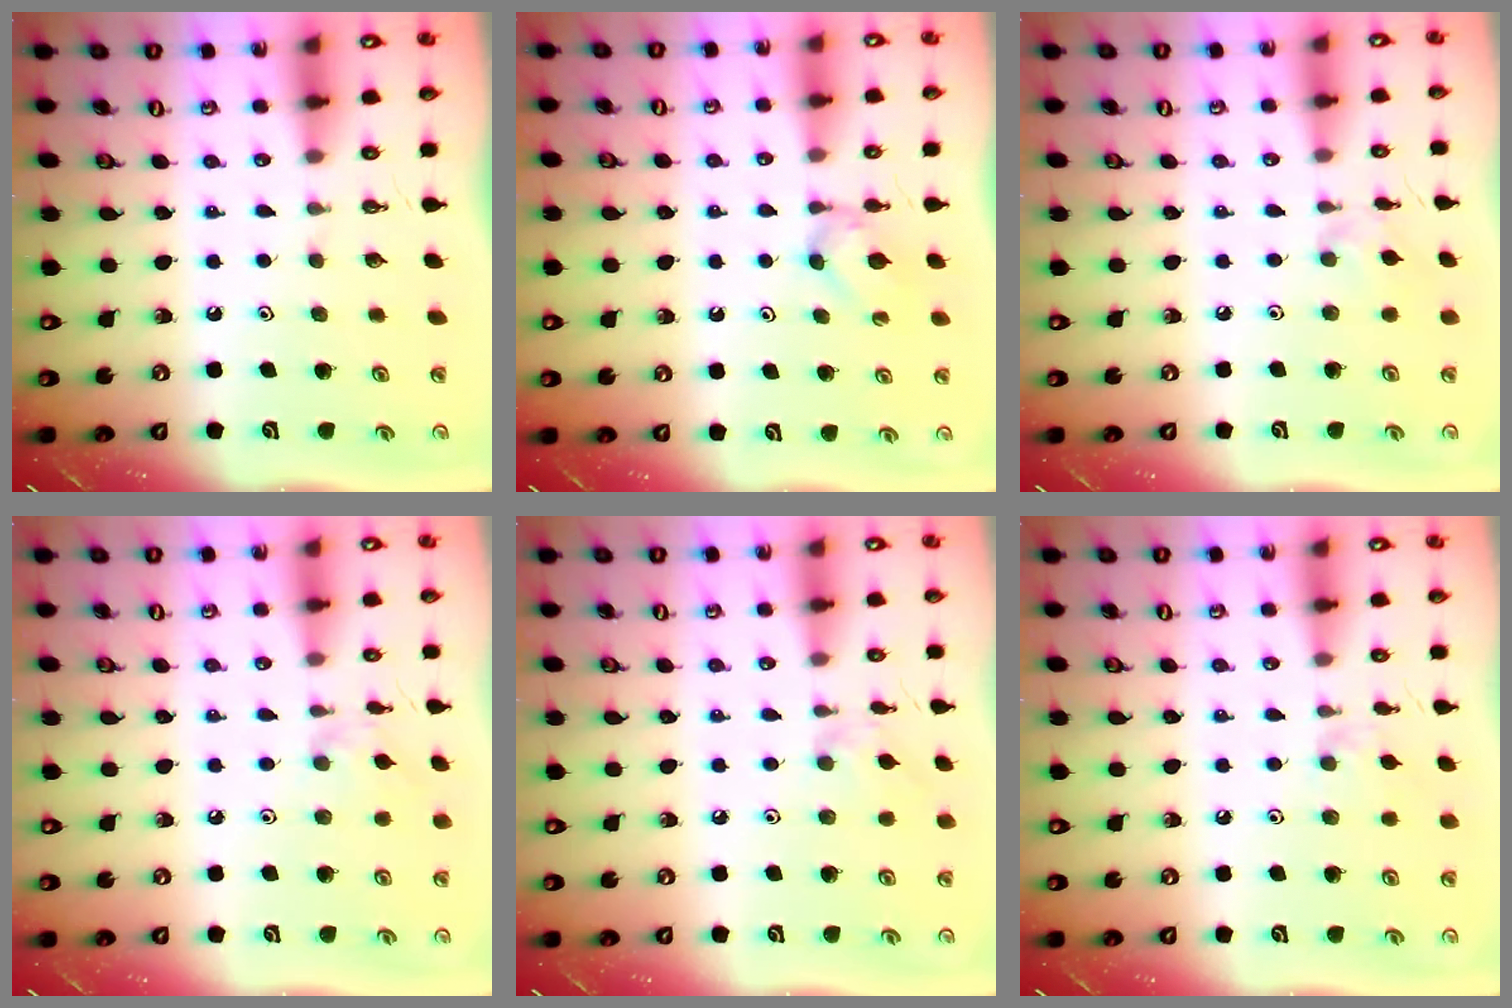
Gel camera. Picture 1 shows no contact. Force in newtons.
{"total": 3.0, "press": 2.9, "slide": 0.5}
{"total": 2.4, "press": 2.3, "slide": 0.5}
{"total": 2.5, "press": 2.5, "slide": 0.5}
{"total": 2.8, "press": 2.7, "slide": 0.6}
{"total": 2.6, "press": 2.6, "slide": 0.5}